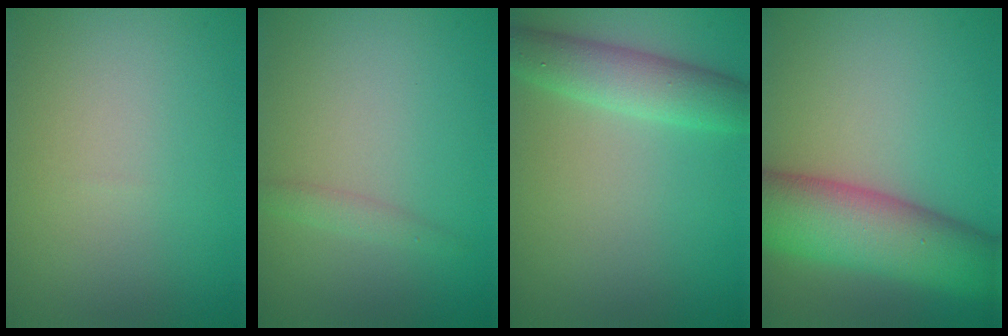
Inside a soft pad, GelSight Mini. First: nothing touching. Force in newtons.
{"total": 1.0, "press": 1.0, "slide": 0.0}
{"total": 3.9, "press": 3.9, "slide": 0.2}
{"total": 9.5, "press": 9.5, "slide": 0.4}